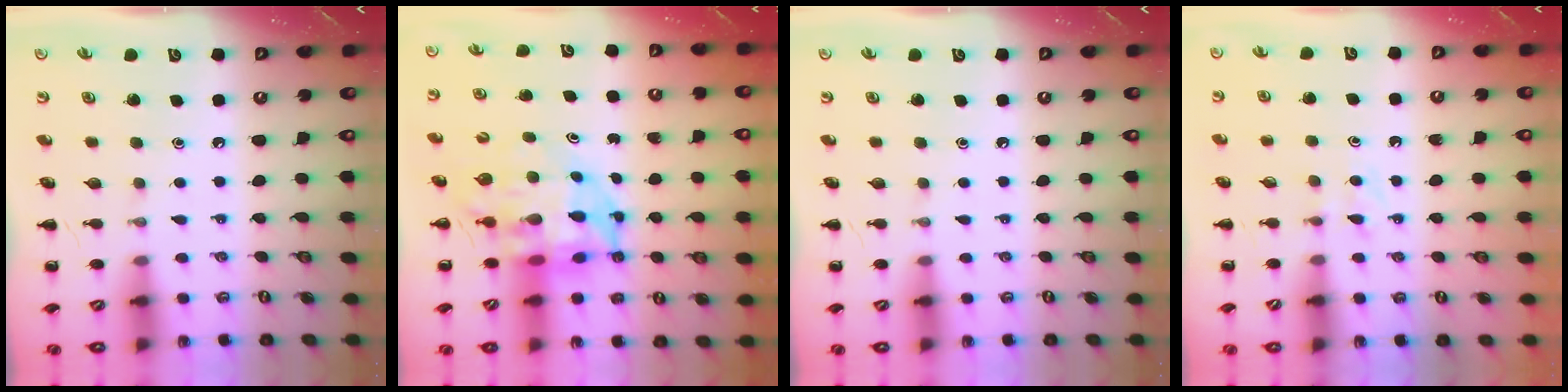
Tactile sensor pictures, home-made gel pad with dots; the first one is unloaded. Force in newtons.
{"total": 7.1, "press": 6.8, "slide": 2.0}
{"total": 0.0}
{"total": 3.8, "press": 3.6, "slide": 1.2}